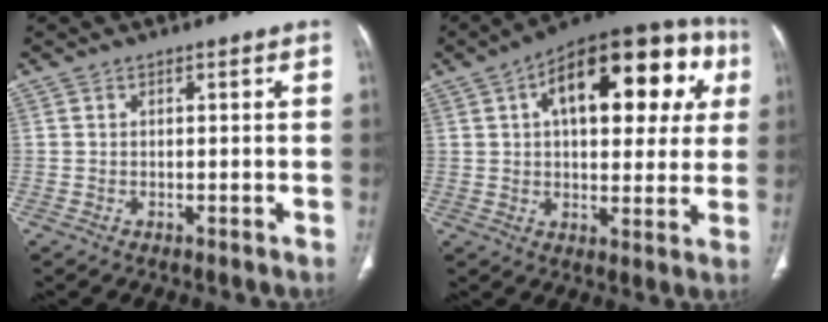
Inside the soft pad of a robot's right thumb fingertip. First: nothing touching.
{"total": 23.9, "force": [7.2, 11.7, 19.6], "torque": [-0.238, 0.029, 0.098]}